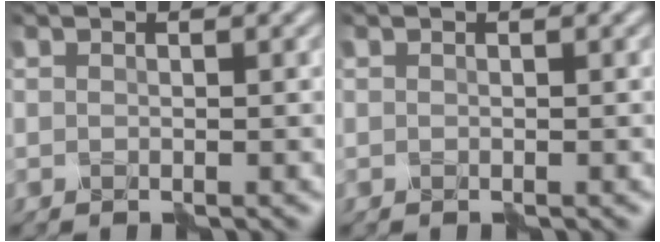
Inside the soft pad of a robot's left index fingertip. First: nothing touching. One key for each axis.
{"total": 0.0}